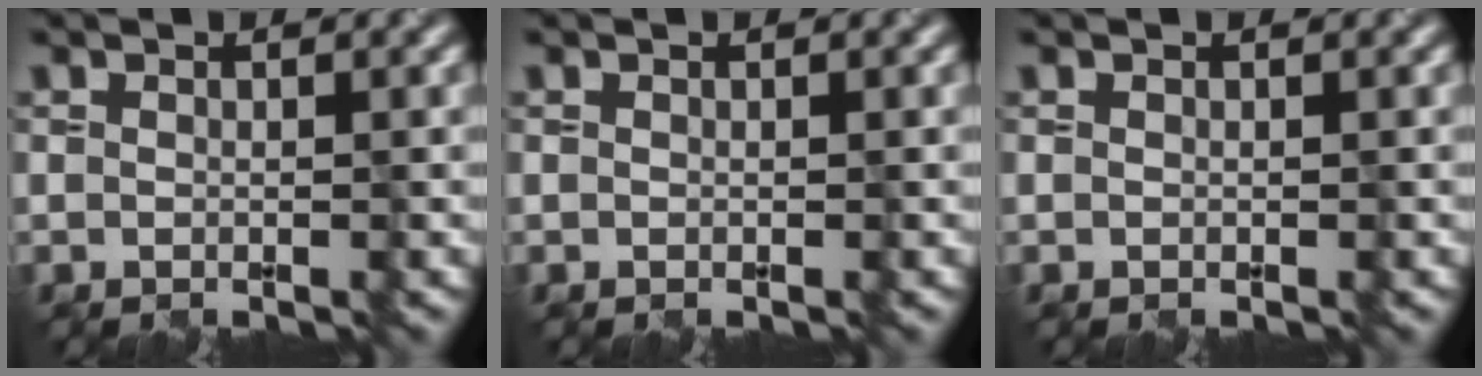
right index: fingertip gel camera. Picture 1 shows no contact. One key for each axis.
{"total": 0.0}
{"total": 0.0}